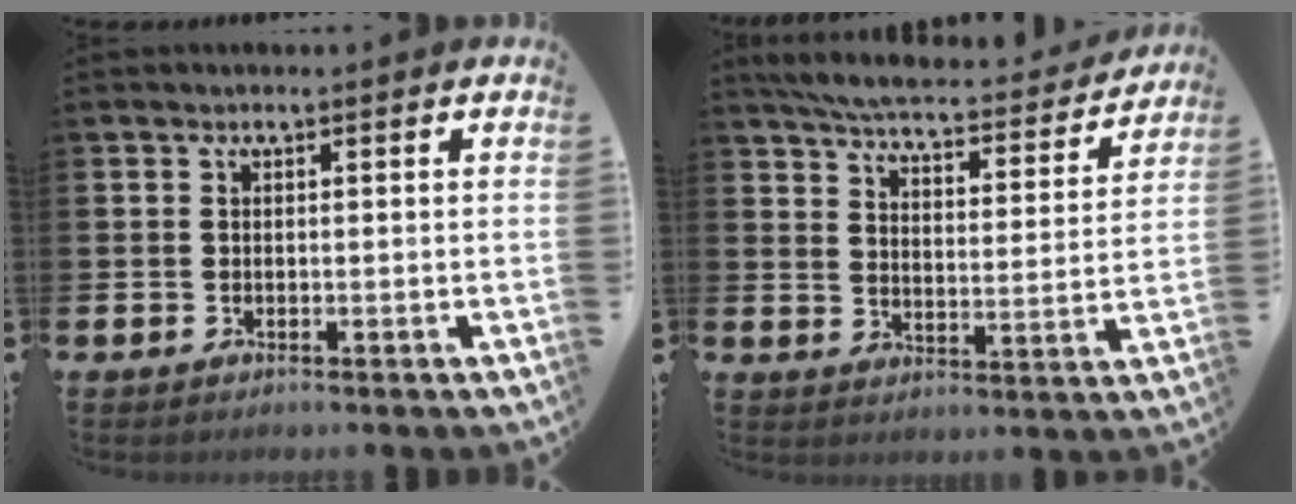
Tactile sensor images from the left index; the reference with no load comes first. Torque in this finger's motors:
{"motor_torque": [0.43, -0.52, 0.43, 0.08]}